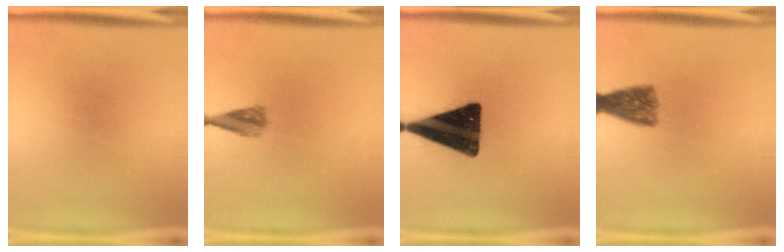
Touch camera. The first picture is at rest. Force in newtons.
{"total": 2.5}
{"total": 17.8}
{"total": 5.1}